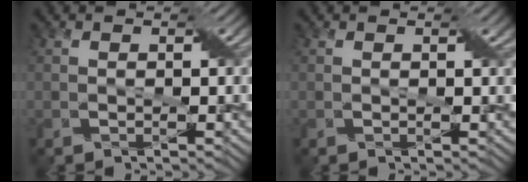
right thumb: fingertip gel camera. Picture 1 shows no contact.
{"total": 0.8, "force": [0.4, 0.1, 0.7], "torque": [-0.011, 0.002, 0.007]}